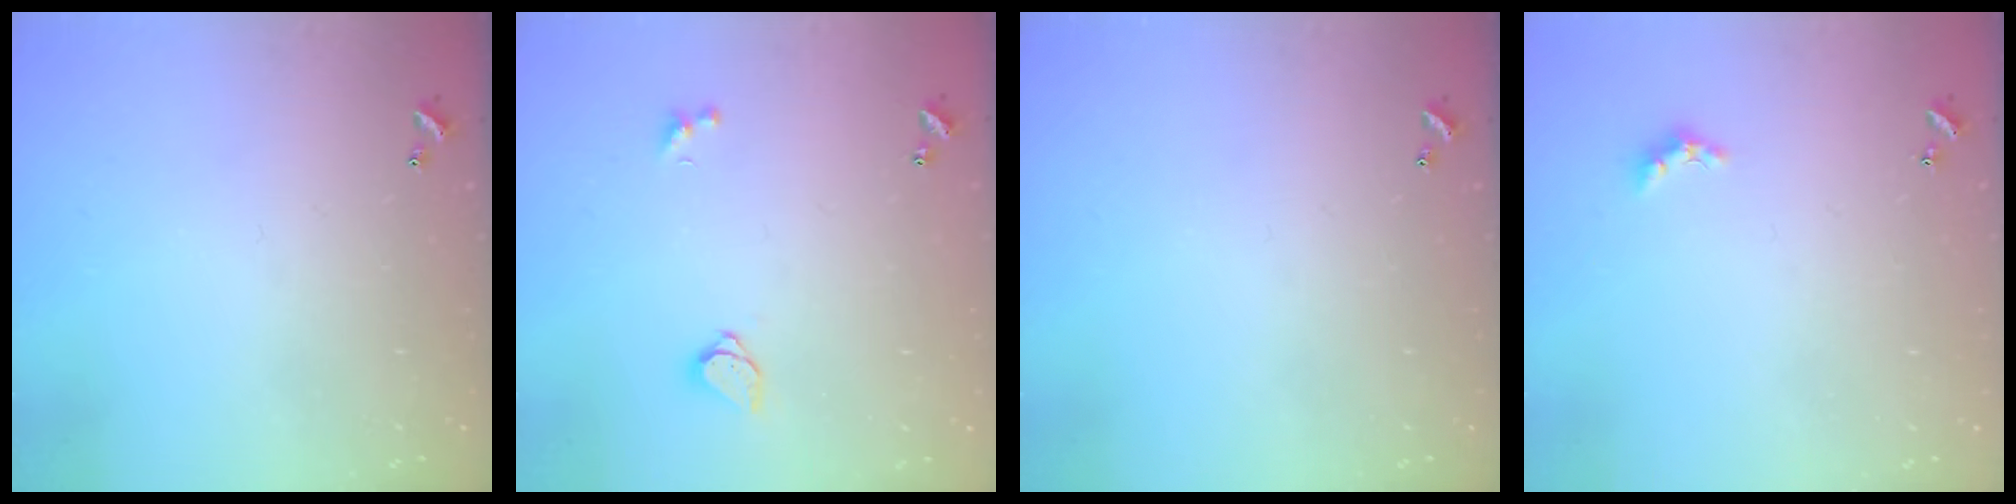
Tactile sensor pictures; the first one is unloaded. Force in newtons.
{"total": 1.6, "press": 1.5, "slide": 0.4}
{"total": 0.0}
{"total": 1.7, "press": 1.6, "slide": 0.5}